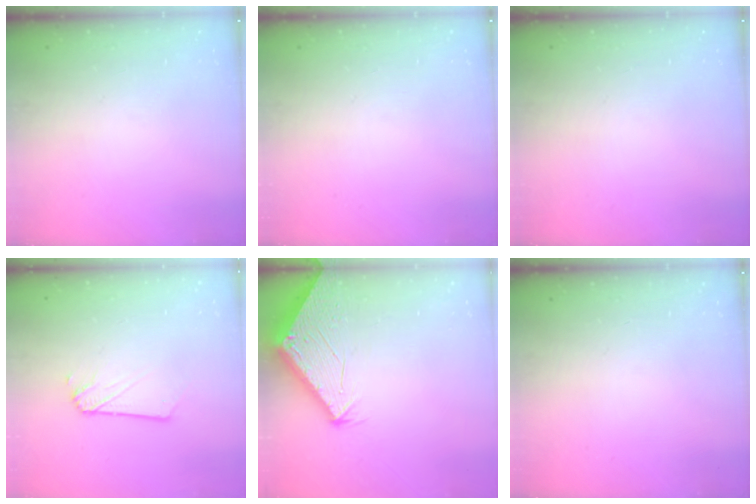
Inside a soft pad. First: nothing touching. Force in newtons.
{"total": 0.0}
{"total": 0.0}
{"total": 1.9, "press": 1.9, "slide": 0.3}
{"total": 2.7, "press": 2.7, "slide": 0.1}
{"total": 0.0}